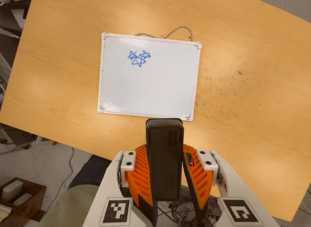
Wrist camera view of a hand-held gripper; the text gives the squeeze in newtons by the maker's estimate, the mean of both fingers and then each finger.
{"total": 9.1, "left": 7.5, "right": 10.8}